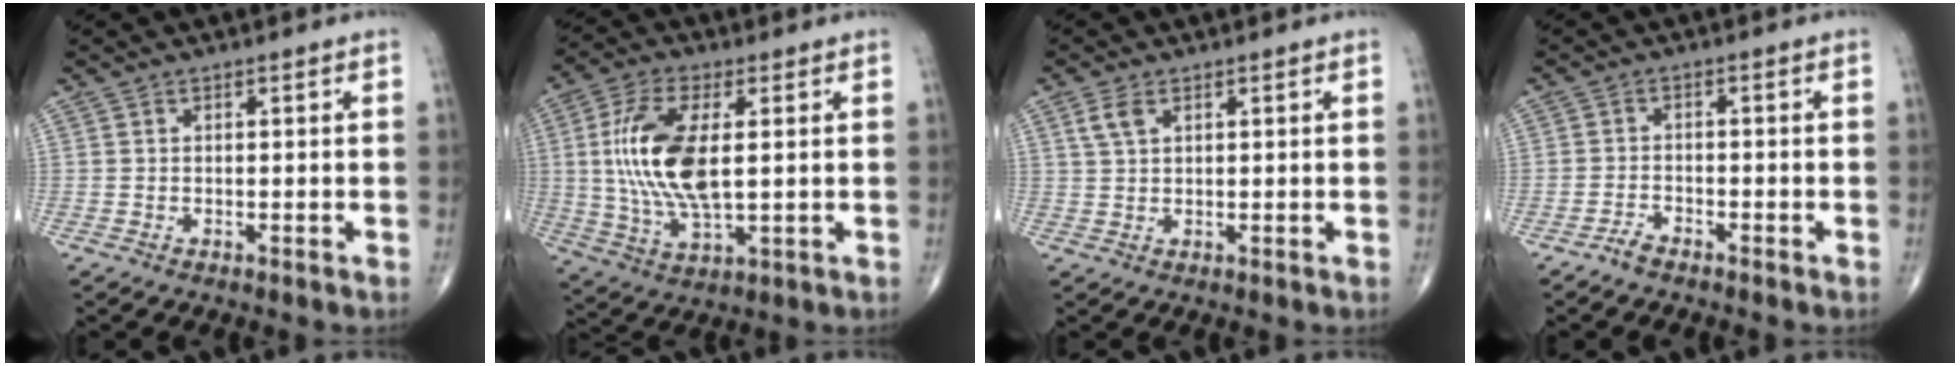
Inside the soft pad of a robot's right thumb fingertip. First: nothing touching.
{"total": 15.4, "force": [1.7, 6.8, 13.8], "torque": [-0.282, -0.008, 0.037]}
{"total": 3.0, "force": [1.5, 1.6, 2.1], "torque": [-0.046, 0.005, 0.035]}
{"total": 2.1, "force": [-1.9, 0.6, 0.8], "torque": [-0.021, 0.008, -0.037]}